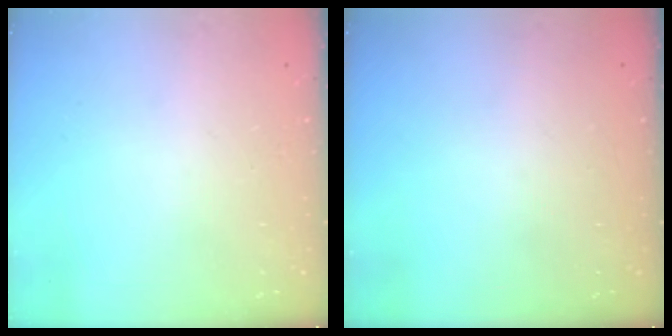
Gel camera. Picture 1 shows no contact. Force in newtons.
{"total": 0.0}